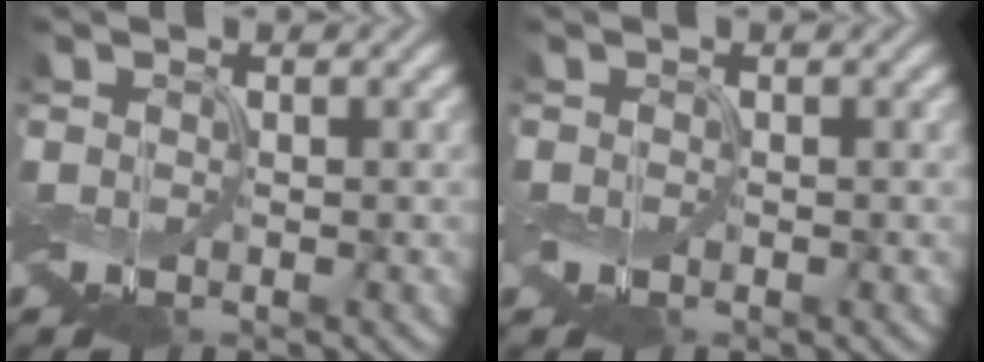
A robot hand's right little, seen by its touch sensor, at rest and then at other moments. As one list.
[{"total": 0.5, "force": [-0.2, 0.5, 0.1], "torque": [-0.004, 0.002, -0.003]}]